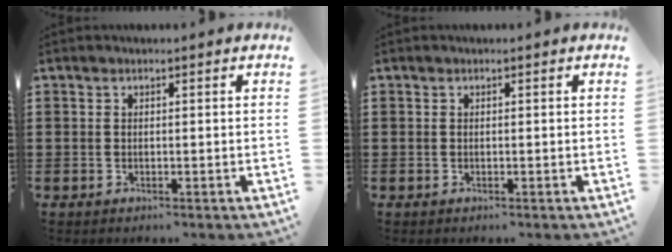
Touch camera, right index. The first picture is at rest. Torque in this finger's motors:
{"motor_torque": [0.11, 0.49, 0.00, 0.01]}